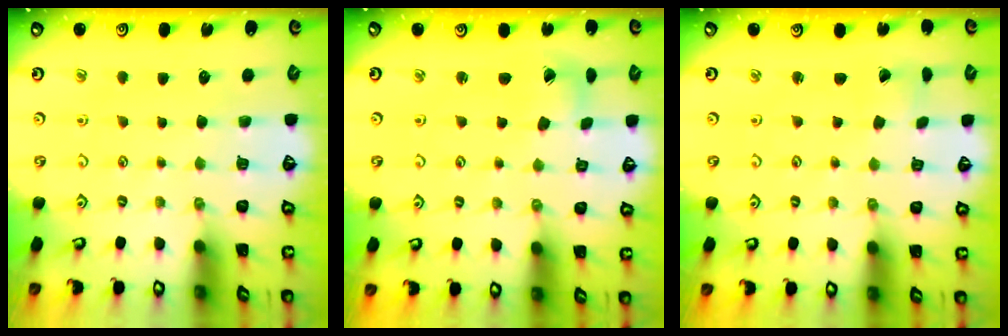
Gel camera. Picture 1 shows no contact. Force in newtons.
{"total": 3.0, "press": 3.0, "slide": 0.4}
{"total": 1.2, "press": 1.2, "slide": 0.4}